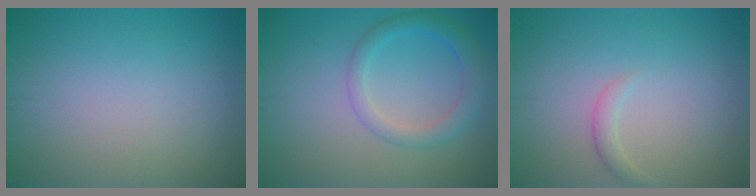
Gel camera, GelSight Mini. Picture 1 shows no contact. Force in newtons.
{"total": 3.0, "press": 3.0, "slide": 0.2}
{"total": 1.1, "press": 1.1, "slide": 0.1}